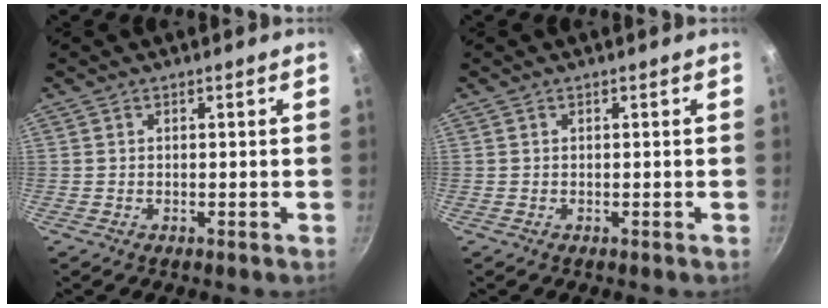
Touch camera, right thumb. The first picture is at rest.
{"total": 0.0}